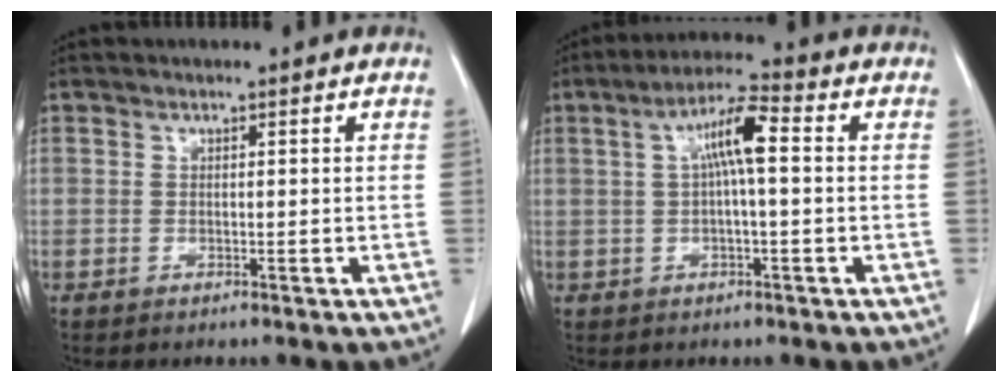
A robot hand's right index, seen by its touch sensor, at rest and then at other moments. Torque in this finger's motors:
{"motor_torque": [0.86, -0.02, 0.35, 0.12]}